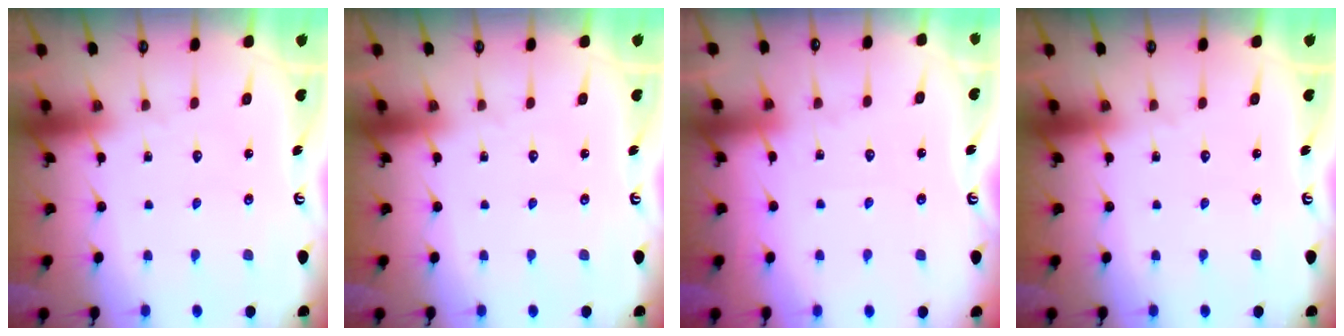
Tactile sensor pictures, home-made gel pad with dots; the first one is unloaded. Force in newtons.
{"total": 0.0}
{"total": 3.7, "press": 3.7, "slide": 0.6}
{"total": 0.0}